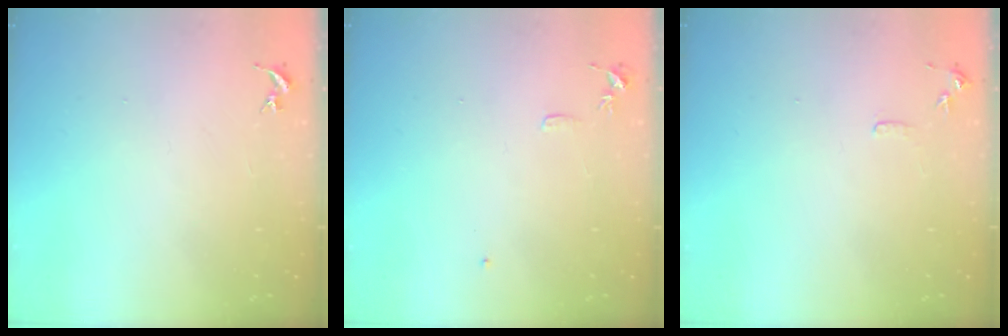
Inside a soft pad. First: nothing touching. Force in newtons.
{"total": 5.9, "press": 5.8, "slide": 0.8}
{"total": 6.1, "press": 6.0, "slide": 0.7}